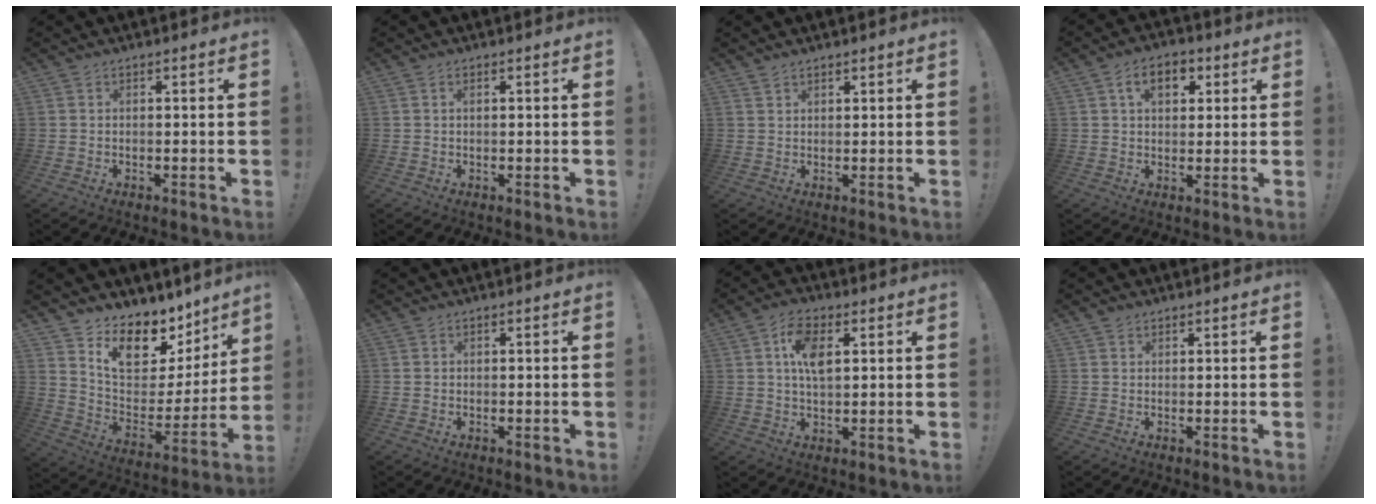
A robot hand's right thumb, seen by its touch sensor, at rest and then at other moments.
{"total": 0.8, "force": [0.3, 0.4, 0.6], "torque": [-0.006, -0.002, 0.004]}
{"total": 1.6, "force": [1.5, 0.5, 0.4], "torque": [-0.008, -0.006, 0.028]}
{"total": 8.1, "force": [3.1, 5.2, 5.4], "torque": [-0.082, 0.009, 0.054]}
{"total": 13.6, "force": [10.0, 7.2, 5.7], "torque": [-0.101, -0.084, 0.181]}
{"total": 0.7, "force": [0.0, 0.6, -0.3], "torque": [-0.001, 0.005, 0.002]}
{"total": 8.9, "force": [2.6, 4.9, 7.1], "torque": [-0.115, 0.002, 0.046]}
{"total": 1.1, "force": [0.8, 0.6, 0.3], "torque": [-0.006, 0.000, 0.015]}